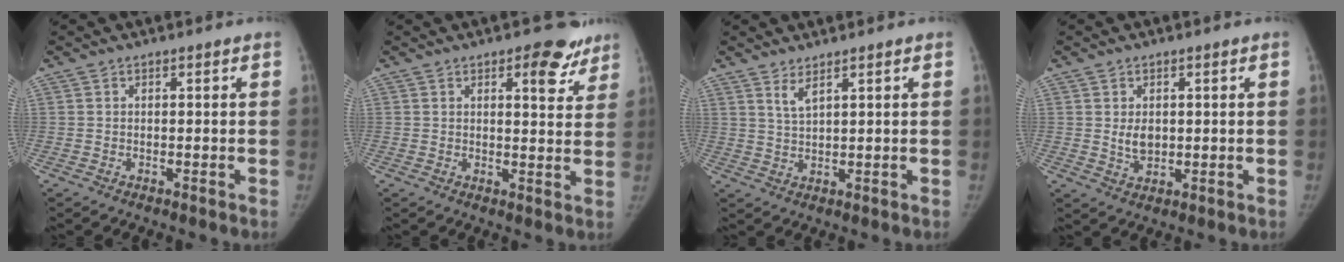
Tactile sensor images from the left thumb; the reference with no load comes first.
{"total": 7.6, "force": [4.5, 3.4, 5.1], "torque": [-0.033, -0.020, 0.052]}
{"total": 2.5, "force": [2.0, 0.3, 1.6], "torque": [-0.035, -0.019, 0.045]}
{"total": 3.6, "force": [0.4, 2.5, 2.5], "torque": [-0.030, -0.008, 0.015]}